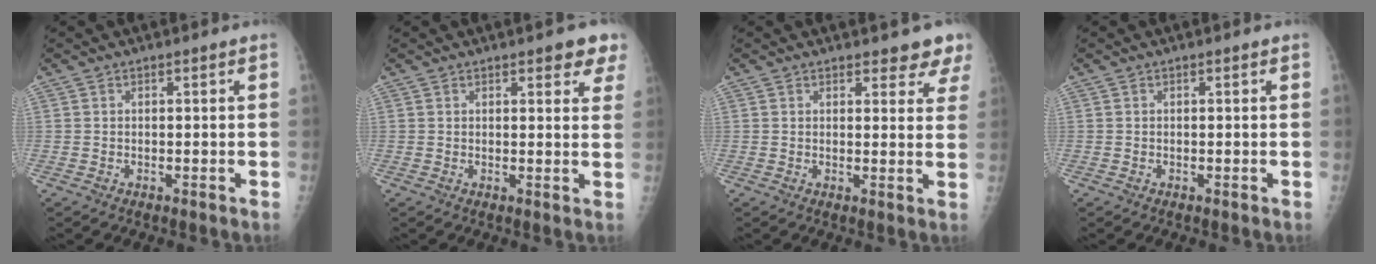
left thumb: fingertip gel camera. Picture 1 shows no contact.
{"total": 5.1, "force": [3.4, 1.9, 3.4], "torque": [-0.010, -0.010, 0.031]}
{"total": 5.4, "force": [4.7, 2.0, 1.5], "torque": [0.016, -0.025, 0.040]}
{"total": 0.0}